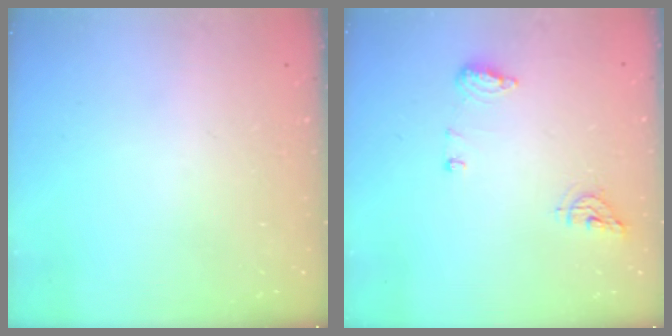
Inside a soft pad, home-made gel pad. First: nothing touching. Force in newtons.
{"total": 7.9, "press": 7.8, "slide": 1.5}